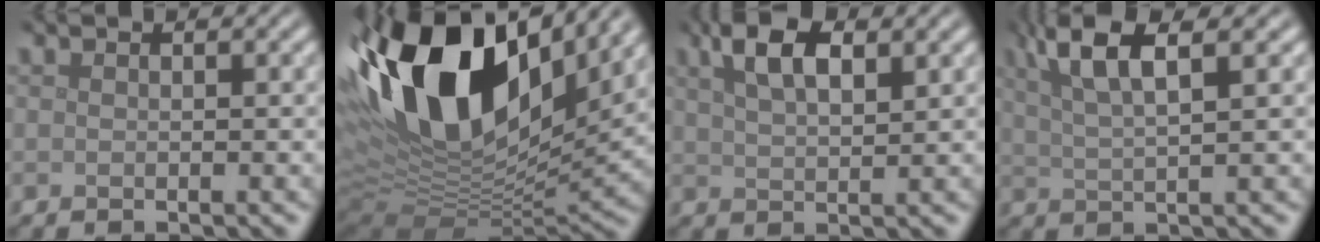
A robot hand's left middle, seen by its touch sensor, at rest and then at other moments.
{"total": 17.9, "force": [7.4, 9.2, 13.5], "torque": [-0.268, 0.028, 0.122]}
{"total": 4.6, "force": [2.5, 1.8, 3.5], "torque": [-0.066, 0.008, 0.044]}
{"total": 6.0, "force": [3.2, 1.4, 4.9], "torque": [-0.082, 0.015, 0.056]}